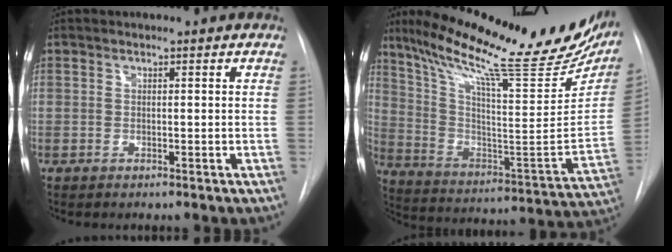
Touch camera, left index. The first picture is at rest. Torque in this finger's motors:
{"motor_torque": [0.81, -1.04, 0.42, 0.12]}